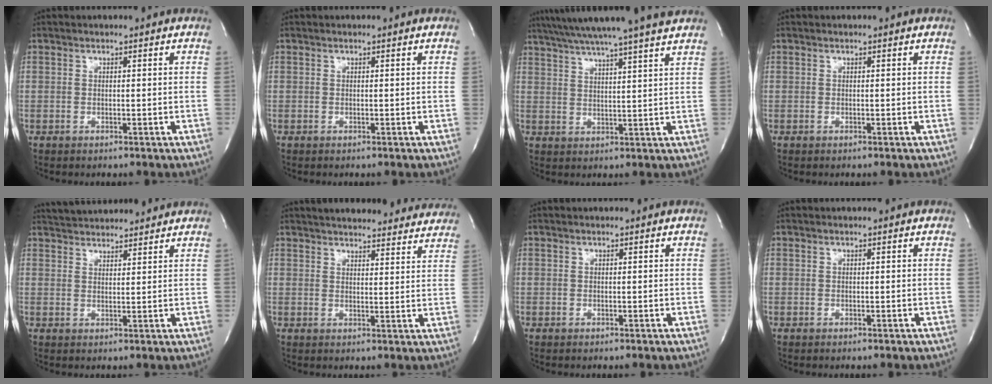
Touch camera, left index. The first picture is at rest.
{"total": 0.0}
{"total": 18.1, "force": [15.8, -1.1, 8.8], "torque": [-0.154, 0.002, 0.221]}
{"total": 0.0}
{"total": 9.6, "force": [9.2, 1.4, 2.3], "torque": [-0.041, 0.029, 0.133]}
{"total": 22.8, "force": [21.2, 4.8, 6.9], "torque": [-0.100, -0.010, 0.253]}
{"total": 0.0}
{"total": 0.0}